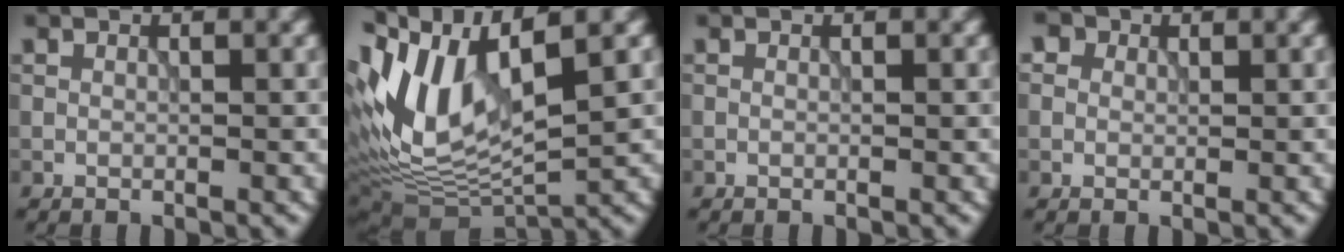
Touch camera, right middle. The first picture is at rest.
{"total": 10.6, "force": [1.8, 4.8, 9.3], "torque": [-0.196, 0.005, 0.033]}
{"total": 0.0}
{"total": 2.7, "force": [1.6, 1.9, 0.9], "torque": [-0.029, 0.003, 0.021]}